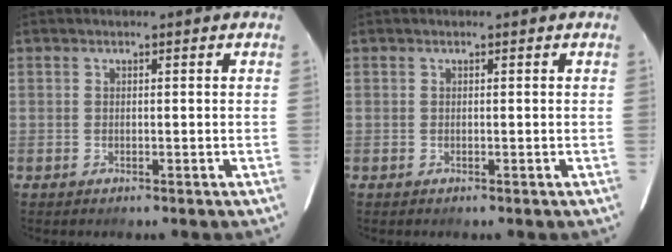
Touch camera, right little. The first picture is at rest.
{"total": 0.0}